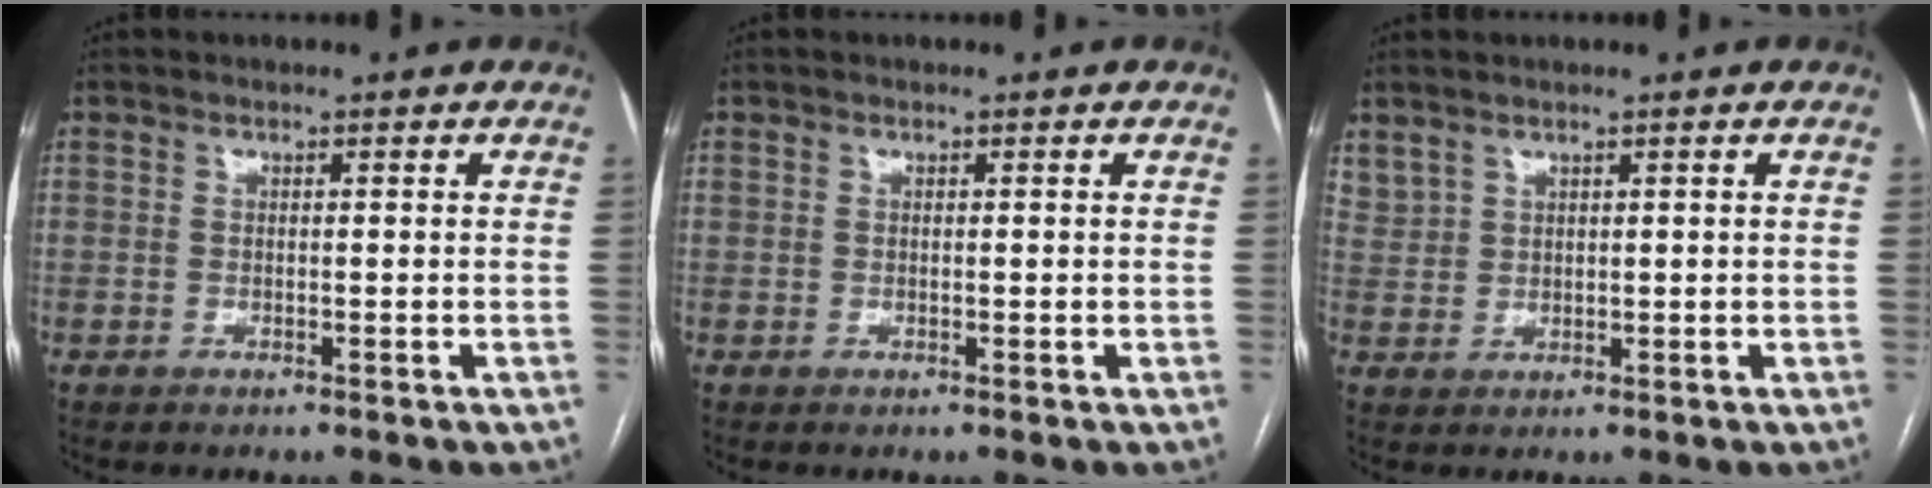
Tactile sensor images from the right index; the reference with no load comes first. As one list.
[{"total": 0.5, "force": [0.0, 0.3, 0.4], "torque": [-0.013, 0.003, 0.003]}, {"total": 3.0, "force": [2.4, 1.6, 0.6], "torque": [-0.014, 0.011, 0.058]}]